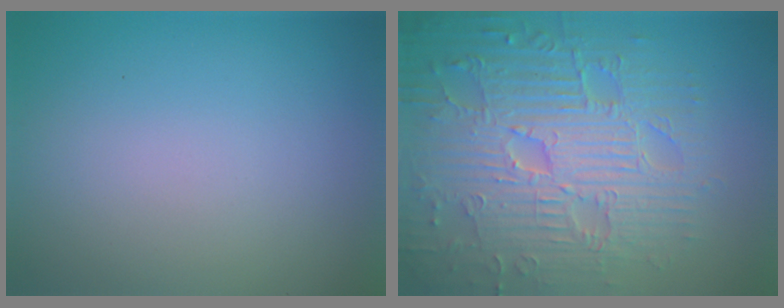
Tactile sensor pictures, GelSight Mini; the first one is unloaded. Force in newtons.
{"total": 9.6, "press": 6.9, "slide": 6.7}